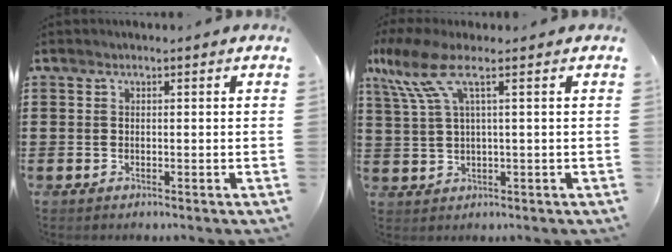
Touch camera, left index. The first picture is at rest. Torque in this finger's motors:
{"motor_torque": [1.16, -0.98, 0.28, 0.21]}